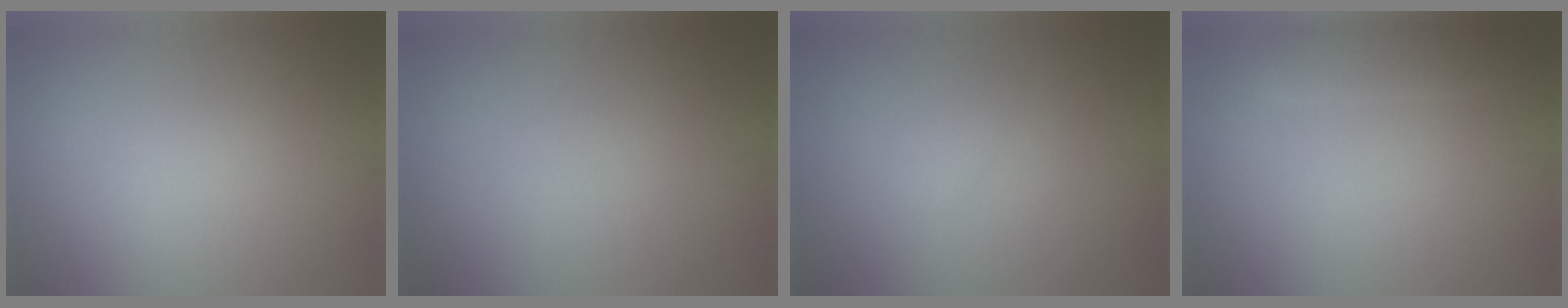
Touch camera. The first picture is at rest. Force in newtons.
{"total": 0.0}
{"total": 1.2, "press": 1.1, "slide": 0.1}
{"total": 2.1, "press": 2.1, "slide": 0.1}